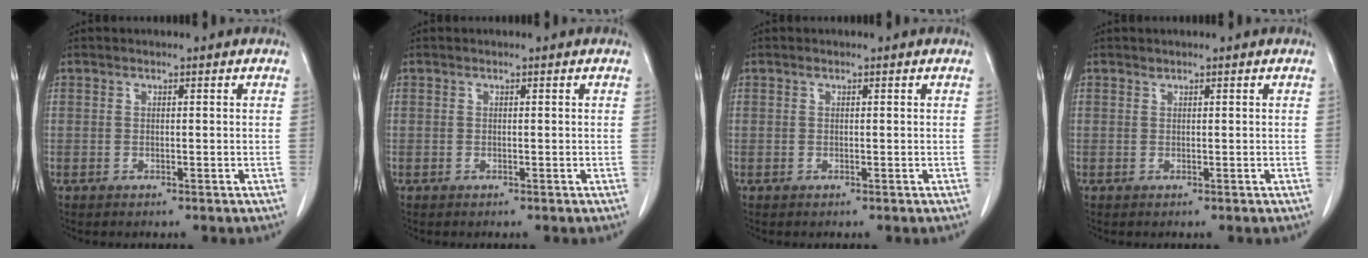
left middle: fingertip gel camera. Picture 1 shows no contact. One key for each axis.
{"total": 0.0}
{"total": 0.0}
{"total": 0.0}